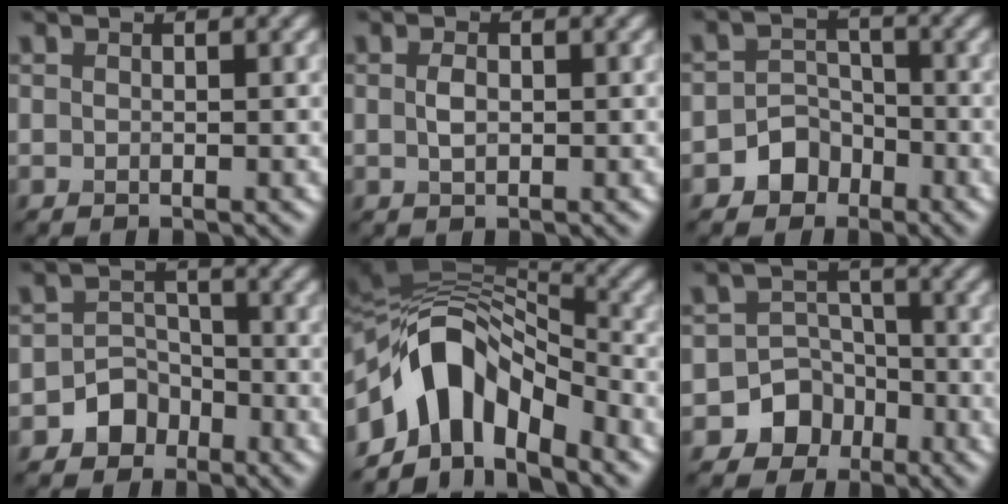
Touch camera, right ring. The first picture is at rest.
{"total": 1.5, "force": [0.1, 0.9, 1.2], "torque": [-0.025, -0.001, 0.002]}
{"total": 3.1, "force": [-1.8, 2.4, 0.8], "torque": [0.004, 0.007, -0.033]}
{"total": 3.2, "force": [-1.9, 2.5, 0.8], "torque": [0.007, 0.008, -0.034]}
{"total": 10.6, "force": [-4.8, 6.2, 7.1], "torque": [-0.112, 0.014, -0.089]}
{"total": 5.9, "force": [-3.3, 4.9, 0.8], "torque": [0.022, -0.003, -0.077]}